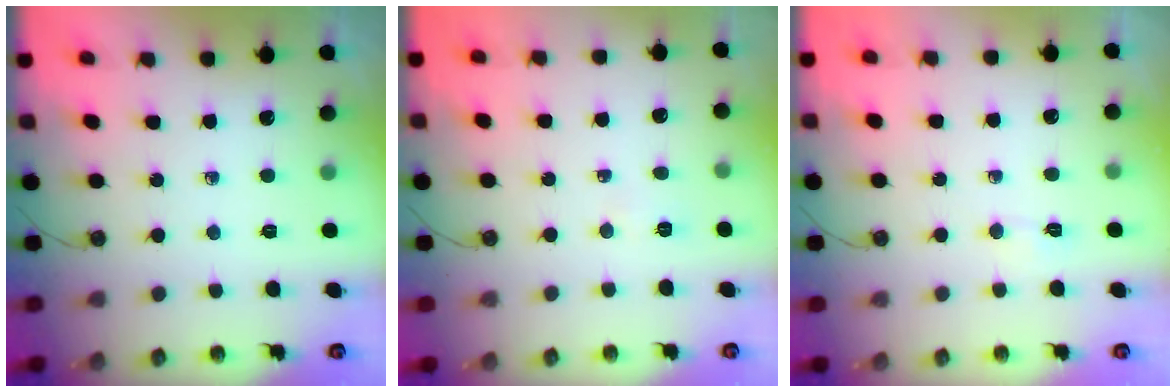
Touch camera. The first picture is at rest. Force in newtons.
{"total": 2.6, "press": 2.4, "slide": 0.9}
{"total": 2.8, "press": 2.8, "slide": 0.4}